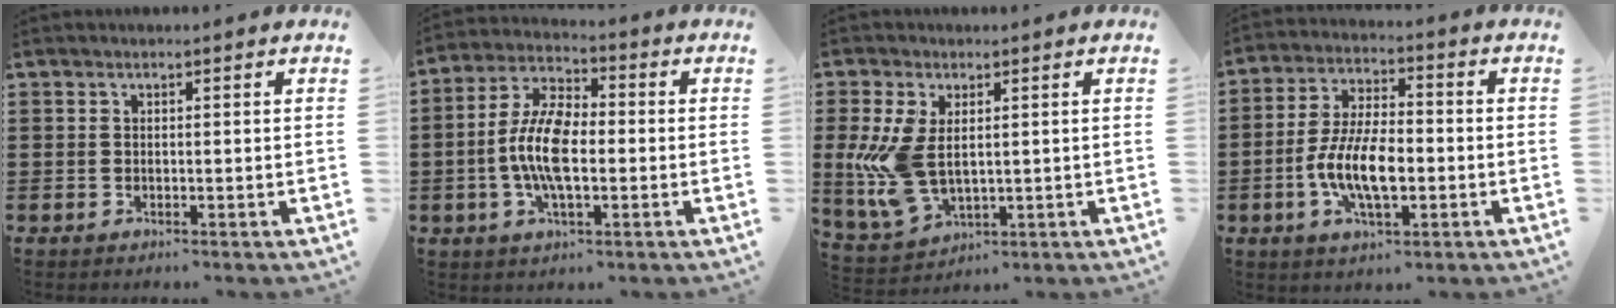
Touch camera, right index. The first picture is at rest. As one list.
[{"total": 9.3, "force": [-1.3, 4.3, 8.2], "torque": [-0.190, -0.004, -0.032]}, {"total": 8.2, "force": [0.7, 4.8, 6.6], "torque": [-0.164, -0.006, 0.012]}, {"total": 9.6, "force": [-2.4, 4.1, 8.4], "torque": [-0.189, -0.008, -0.050]}]